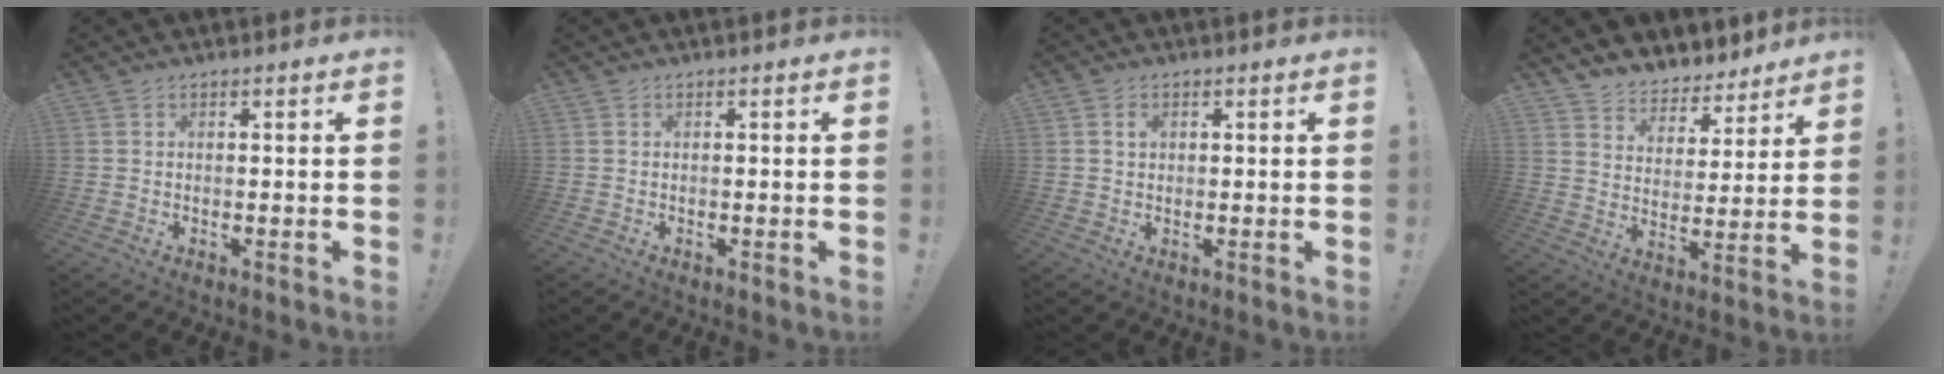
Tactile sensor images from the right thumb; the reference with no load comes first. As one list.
[{"total": 0.0}, {"total": 0.8, "force": [0.5, 0.5, 0.3], "torque": [-0.007, 0.002, 0.009]}, {"total": 6.6, "force": [5.5, 3.6, 0.6], "torque": [-0.014, -0.058, 0.107]}]